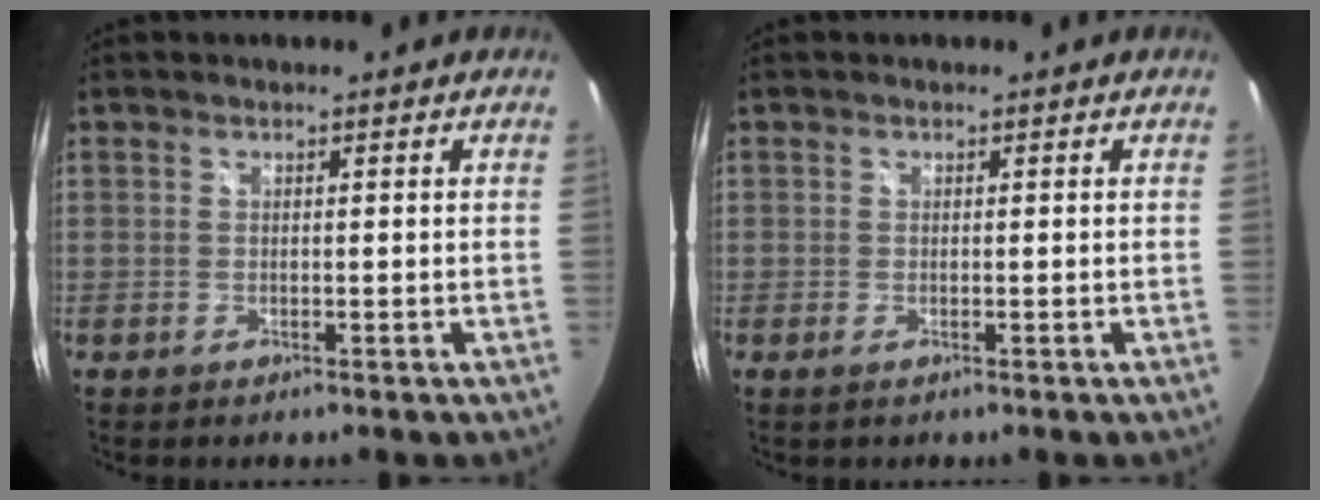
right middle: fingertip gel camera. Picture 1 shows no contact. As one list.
[{"total": 0.7, "force": [-0.4, 0.1, 0.6], "torque": [-0.013, -0.004, -0.008]}]